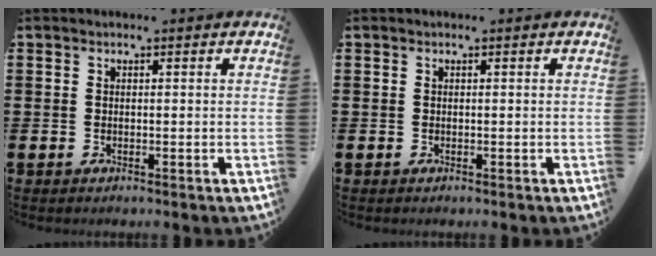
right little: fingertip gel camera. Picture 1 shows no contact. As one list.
[{"total": 0.0}]